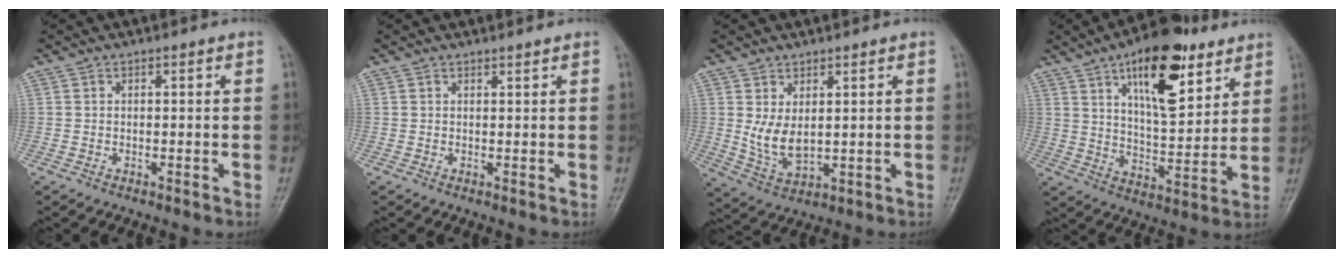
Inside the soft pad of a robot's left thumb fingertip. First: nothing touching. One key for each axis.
{"total": 0.7, "fx": 0.6, "fy": -0.1, "fz": 0.1, "tx": -0.004, "ty": -0.007, "tz": 0.012}
{"total": 6.2, "fx": 1.5, "fy": 3.1, "fz": 5.1, "tx": -0.090, "ty": -0.019, "tz": 0.043}
{"total": 18.0, "fx": 9.7, "fy": 7.4, "fz": 13.3, "tx": -0.171, "ty": -0.044, "tz": 0.156}